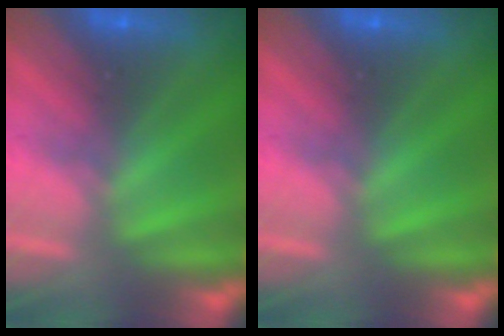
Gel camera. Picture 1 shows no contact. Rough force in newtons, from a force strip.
{"total": 0.0}